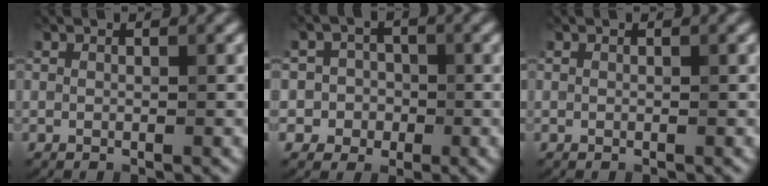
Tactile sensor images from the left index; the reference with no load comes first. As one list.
[{"total": 3.6, "force": [-0.9, 3.5, 0.3], "torque": [0.030, 0.007, -0.034]}, {"total": 0.0}]